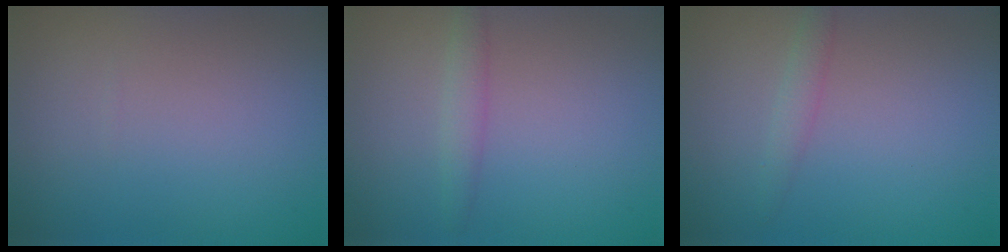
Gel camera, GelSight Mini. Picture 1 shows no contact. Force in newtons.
{"total": 1.5, "press": 1.5, "slide": 0.2}
{"total": 1.3, "press": 1.3, "slide": 0.0}